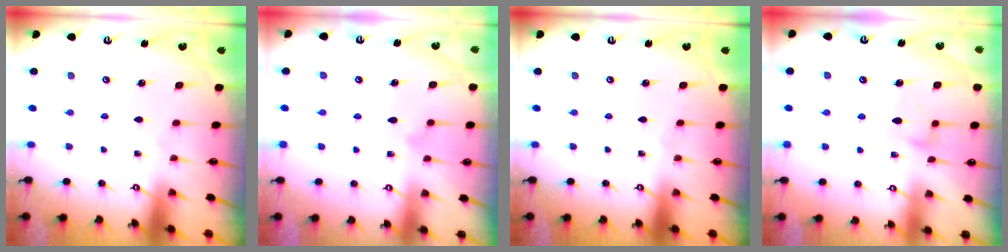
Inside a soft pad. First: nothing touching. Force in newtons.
{"total": 8.0, "press": 7.9, "slide": 0.5}
{"total": 0.0}
{"total": 6.4, "press": 6.4, "slide": 0.3}